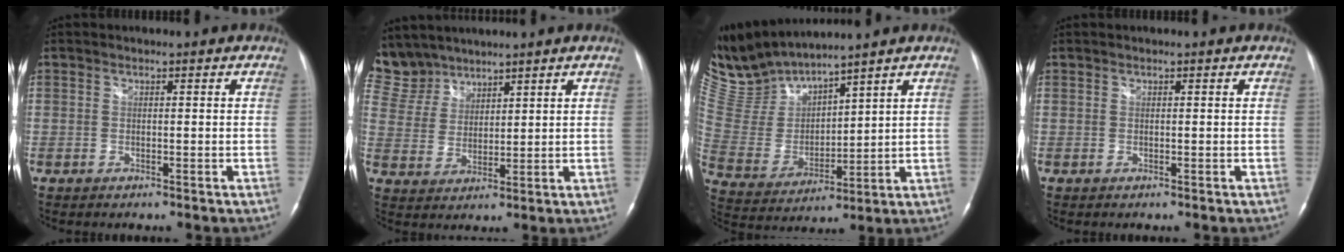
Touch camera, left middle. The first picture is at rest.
{"total": 8.5, "force": [7.7, 3.7, 0.2], "torque": [-0.013, 0.012, 0.169]}
{"total": 10.1, "force": [10.0, 0.4, 1.5], "torque": [-0.062, 0.002, 0.225]}
{"total": 0.0}